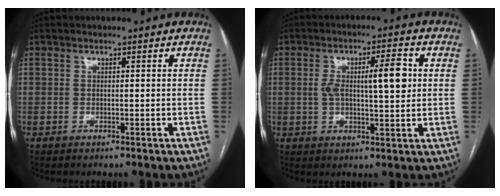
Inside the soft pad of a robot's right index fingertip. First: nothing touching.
{"total": 8.2, "force": [1.3, 1.8, 7.9], "torque": [-0.131, 0.015, 0.024]}